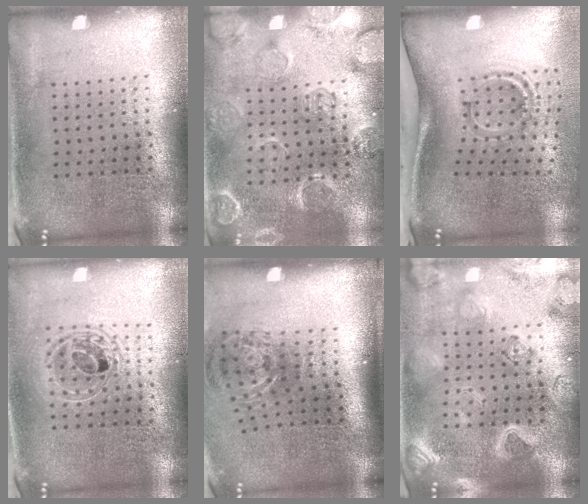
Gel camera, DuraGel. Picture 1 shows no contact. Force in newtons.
{"total": 2.4, "press": 2.3, "slide": 0.8}
{"total": 1.9, "press": 1.2, "slide": 1.5}
{"total": 1.7, "press": 1.4, "slide": 1.0}
{"total": 1.6, "press": 1.2, "slide": 1.1}
{"total": 3.1, "press": 3.0, "slide": 0.7}